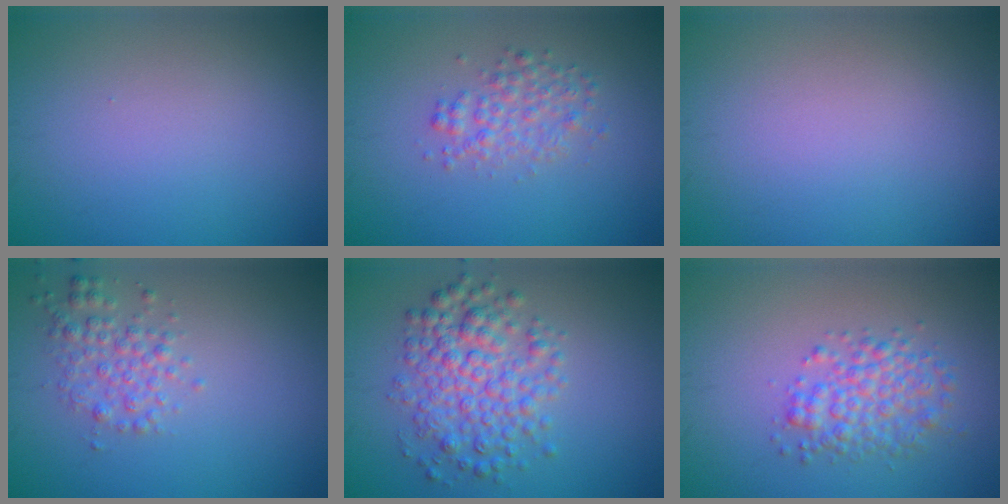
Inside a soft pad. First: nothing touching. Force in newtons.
{"total": 2.5, "press": 2.5, "slide": 0.1}
{"total": 0.0}
{"total": 2.4, "press": 2.4, "slide": 0.0}
{"total": 5.2, "press": 5.2, "slide": 0.1}
{"total": 3.8, "press": 3.8, "slide": 0.1}